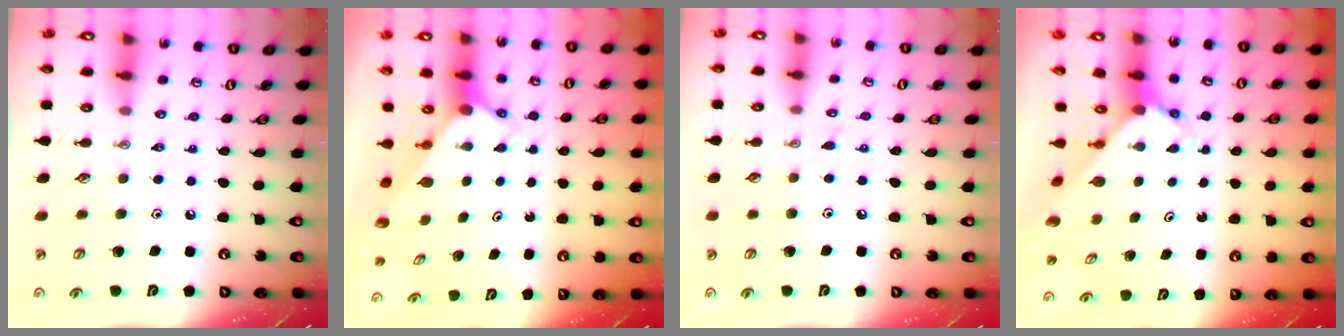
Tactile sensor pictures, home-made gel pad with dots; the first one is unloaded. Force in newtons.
{"total": 2.2, "press": 2.2, "slide": 0.2}
{"total": 5.2, "press": 5.2, "slide": 0.7}
{"total": 3.5, "press": 3.5, "slide": 0.3}